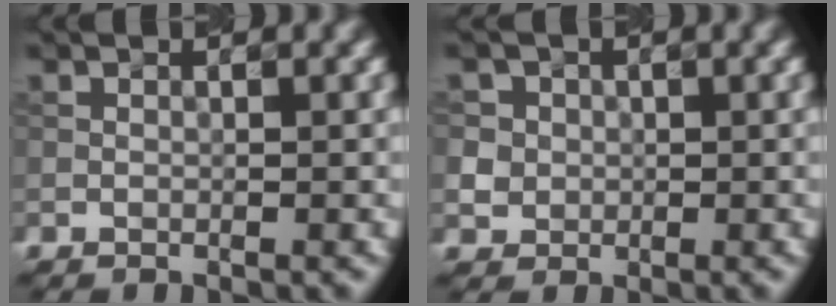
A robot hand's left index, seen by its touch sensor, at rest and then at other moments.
{"total": 3.9, "force": [1.1, 3.5, 1.2], "torque": [-0.020, 0.014, 0.016]}